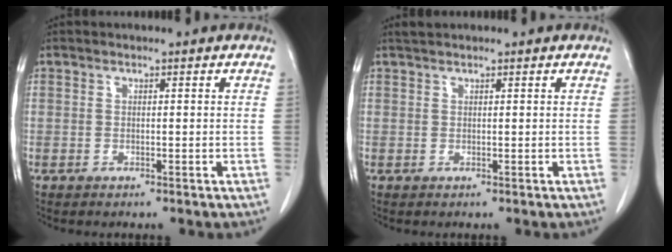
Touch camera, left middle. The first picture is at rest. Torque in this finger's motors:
{"motor_torque": [0.25, -0.21, -0.04, -0.01]}